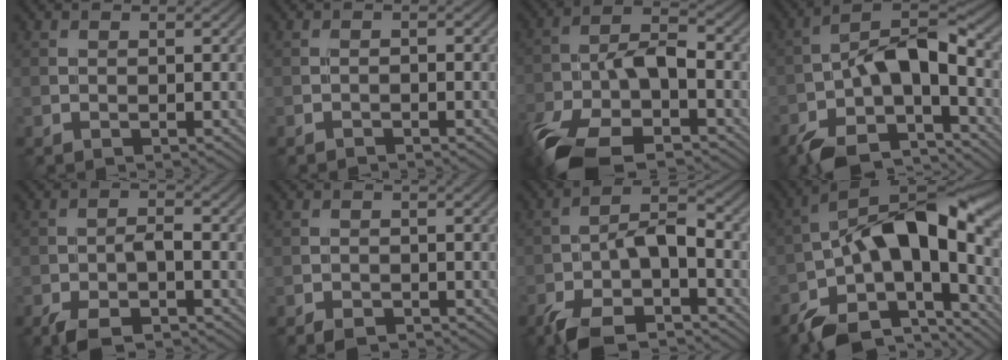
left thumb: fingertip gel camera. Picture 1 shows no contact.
{"total": 0.8, "force": [-0.8, 0.2, 0.3], "torque": [-0.004, 0.000, -0.016]}
{"total": 12.1, "force": [-6.6, 5.3, 8.6], "torque": [-0.178, -0.018, -0.131]}
{"total": 12.6, "force": [-5.6, 5.7, 9.7], "torque": [-0.174, -0.008, -0.112]}
{"total": 4.7, "force": [-2.7, 1.8, 3.5], "torque": [-0.066, -0.001, -0.056]}
{"total": 1.5, "force": [-1.3, 0.6, 0.6], "torque": [-0.008, -0.003, -0.025]}
{"total": 8.9, "force": [-4.9, 3.6, 6.6], "torque": [-0.120, -0.003, -0.095]}
{"total": 15.5, "force": [-5.7, 7.2, 12.5], "torque": [-0.197, -0.008, -0.109]}